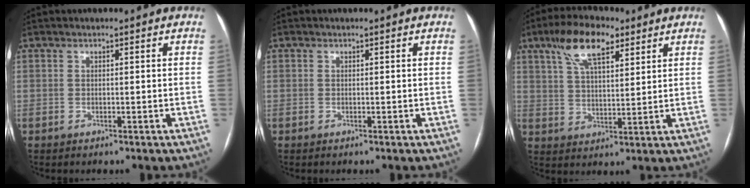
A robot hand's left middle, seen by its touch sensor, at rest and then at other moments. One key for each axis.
{"total": 0.0}
{"total": 10.2, "fx": 6.0, "fy": 3.5, "fz": 7.4, "tx": -0.145, "ty": 0.021, "tz": 0.112}